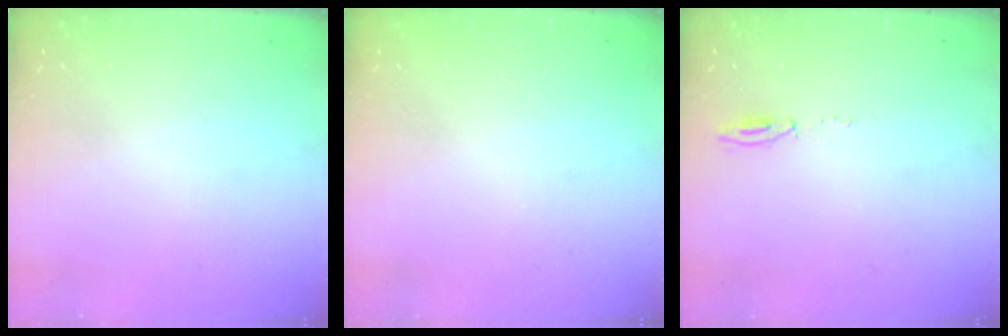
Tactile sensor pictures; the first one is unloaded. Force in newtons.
{"total": 0.0}
{"total": 4.8, "press": 4.7, "slide": 1.0}